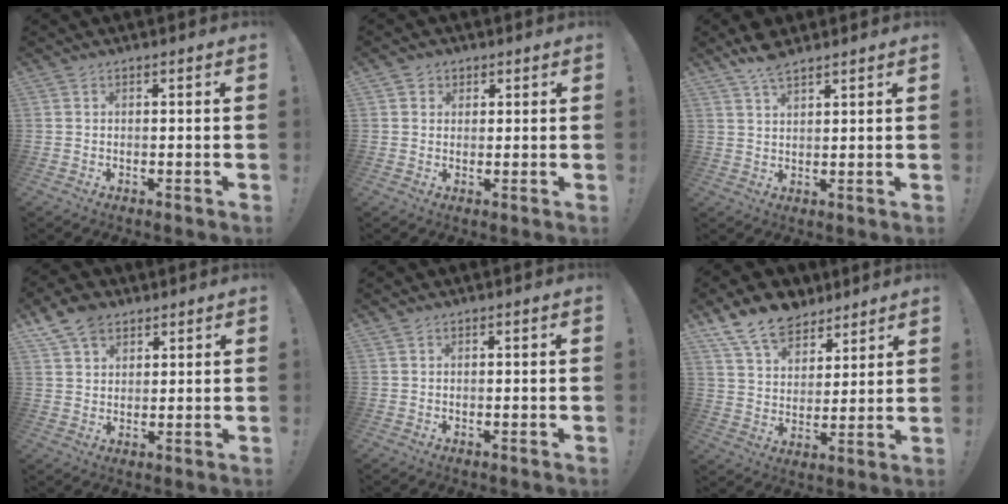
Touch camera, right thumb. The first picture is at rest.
{"total": 2.6, "force": [1.1, 2.3, 0.4], "torque": [0.001, -0.004, 0.018]}
{"total": 6.1, "force": [4.9, 2.0, 3.2], "torque": [-0.060, -0.024, 0.090]}
{"total": 8.5, "force": [5.6, 5.4, 3.2], "torque": [-0.061, -0.023, 0.112]}
{"total": 0.0}
{"total": 13.5, "force": [10.1, 7.7, 4.5], "torque": [-0.085, -0.069, 0.194]}